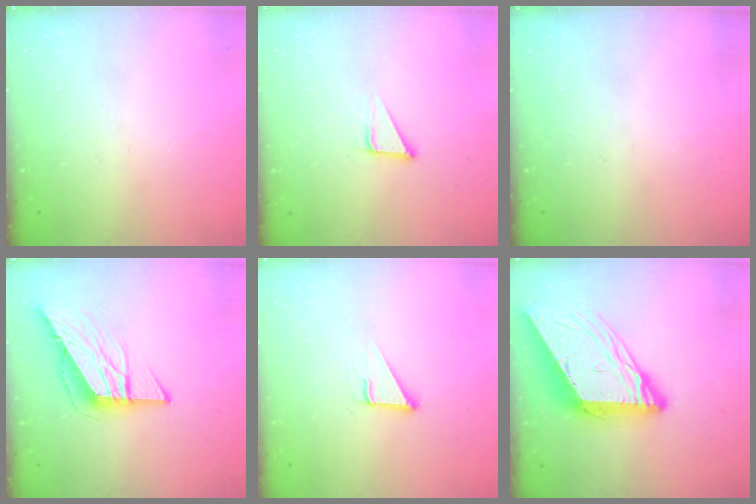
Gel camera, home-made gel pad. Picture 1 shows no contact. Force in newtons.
{"total": 2.8, "press": 2.8, "slide": 0.2}
{"total": 0.0}
{"total": 10.6, "press": 10.5, "slide": 1.1}
{"total": 2.9, "press": 2.9, "slide": 0.1}
{"total": 14.2, "press": 14.1, "slide": 1.5}